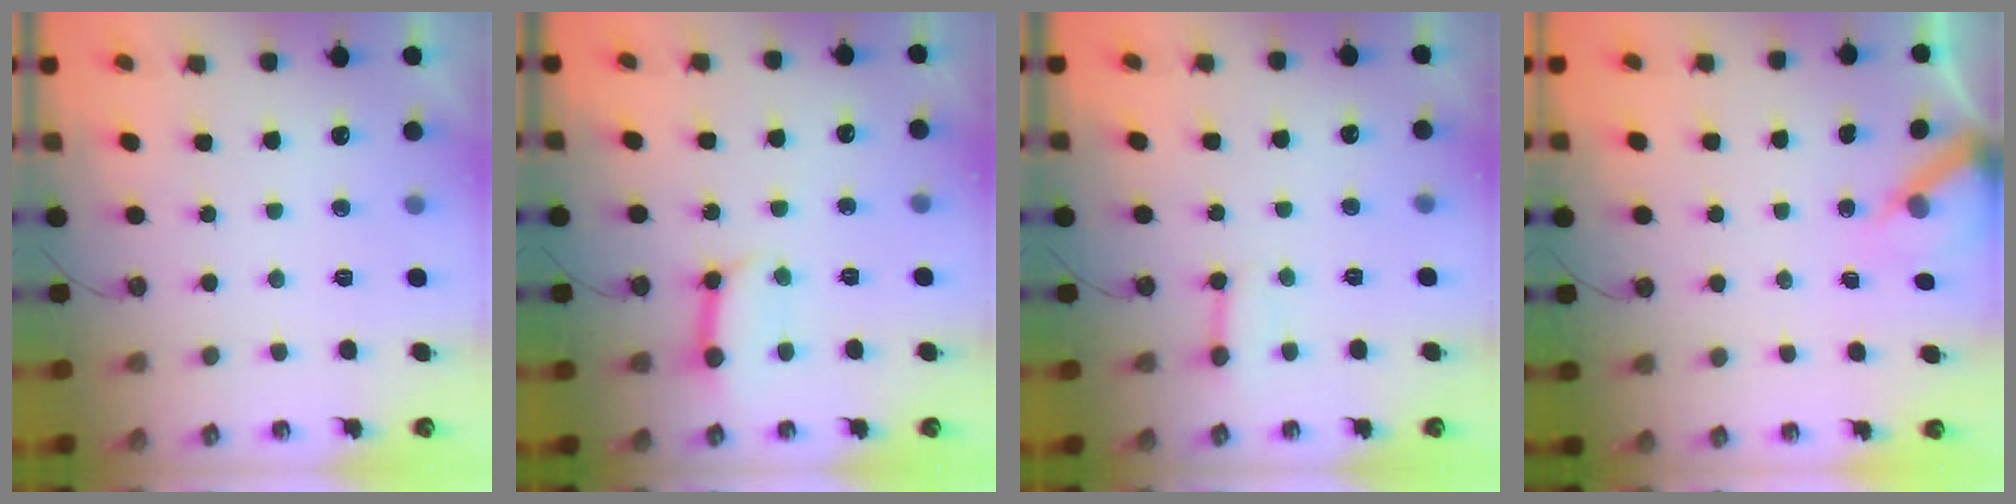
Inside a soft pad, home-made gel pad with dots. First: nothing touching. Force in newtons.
{"total": 9.1, "press": 9.0, "slide": 1.2}
{"total": 3.4, "press": 3.4, "slide": 0.2}
{"total": 6.2, "press": 6.2, "slide": 0.6}